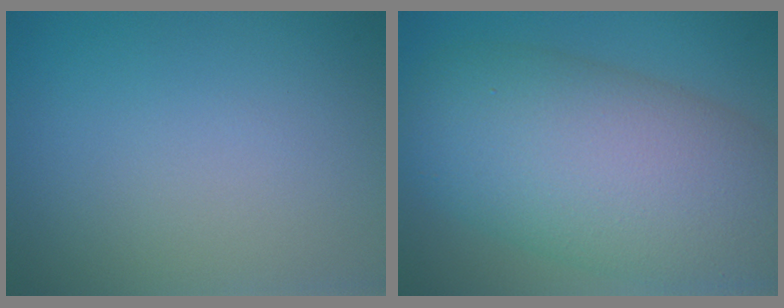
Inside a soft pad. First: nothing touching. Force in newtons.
{"total": 13.2, "press": 13.2, "slide": 0.8}